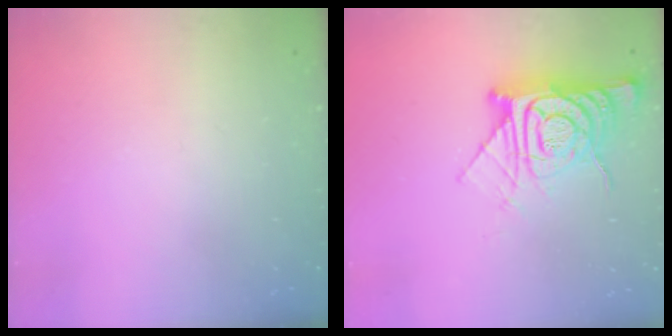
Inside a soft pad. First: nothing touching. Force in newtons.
{"total": 14.6, "press": 14.5, "slide": 1.4}